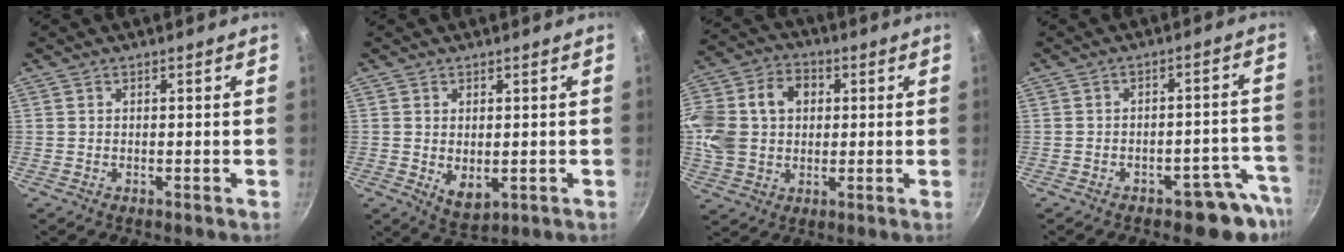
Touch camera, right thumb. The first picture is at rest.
{"total": 5.0, "force": [-0.2, 3.1, 3.8], "torque": [-0.056, -0.017, 0.006]}
{"total": 19.5, "force": [3.5, 15.0, 11.9], "torque": [-0.252, 0.036, 0.058]}
{"total": 7.6, "force": [-5.3, 3.8, 3.7], "torque": [0.018, 0.065, -0.060]}